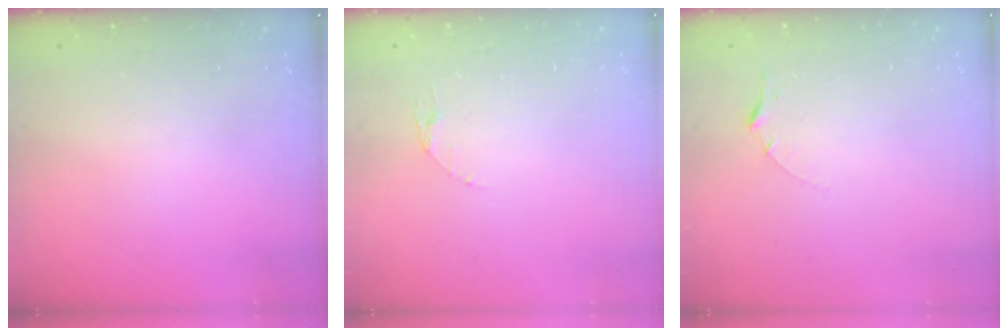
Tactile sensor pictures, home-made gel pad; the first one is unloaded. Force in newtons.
{"total": 3.5, "press": 3.4, "slide": 0.4}
{"total": 5.4, "press": 5.4, "slide": 0.5}